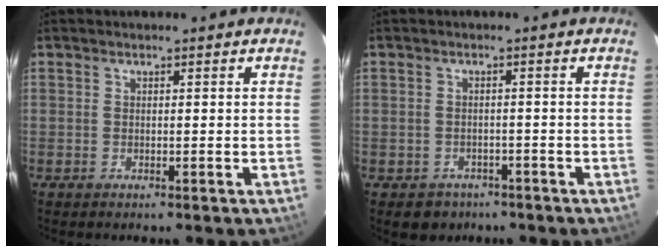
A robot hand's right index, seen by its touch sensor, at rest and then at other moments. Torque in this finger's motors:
{"motor_torque": [0.05, -0.11, -0.04, -0.05]}